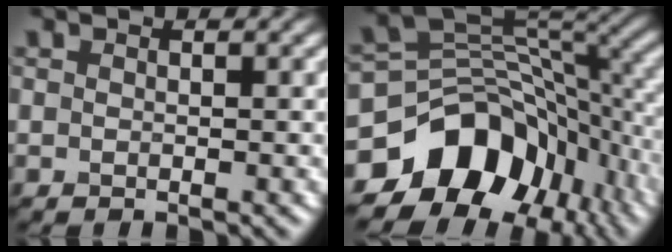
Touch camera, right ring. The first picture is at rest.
{"total": 12.4, "force": [-5.8, 8.9, 6.5], "torque": [-0.107, 0.002, -0.107]}